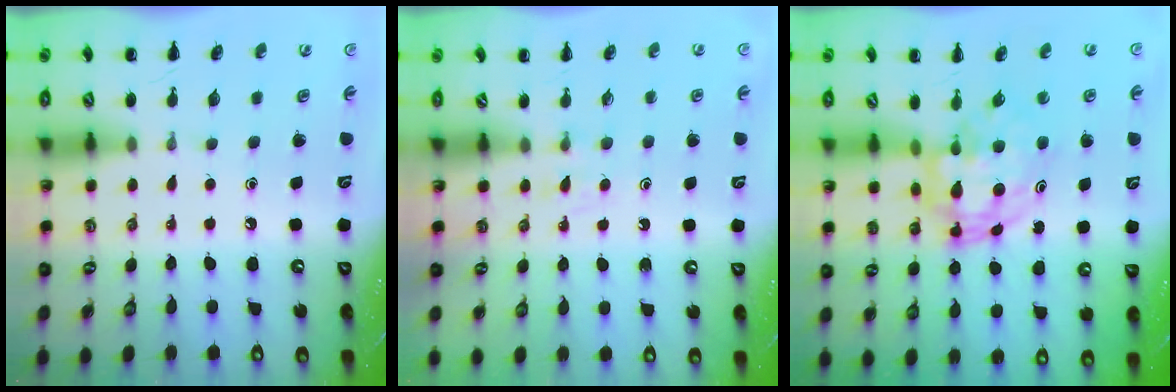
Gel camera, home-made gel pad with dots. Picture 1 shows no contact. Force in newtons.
{"total": 3.1, "press": 2.7, "slide": 1.4}
{"total": 5.0, "press": 4.9, "slide": 1.2}